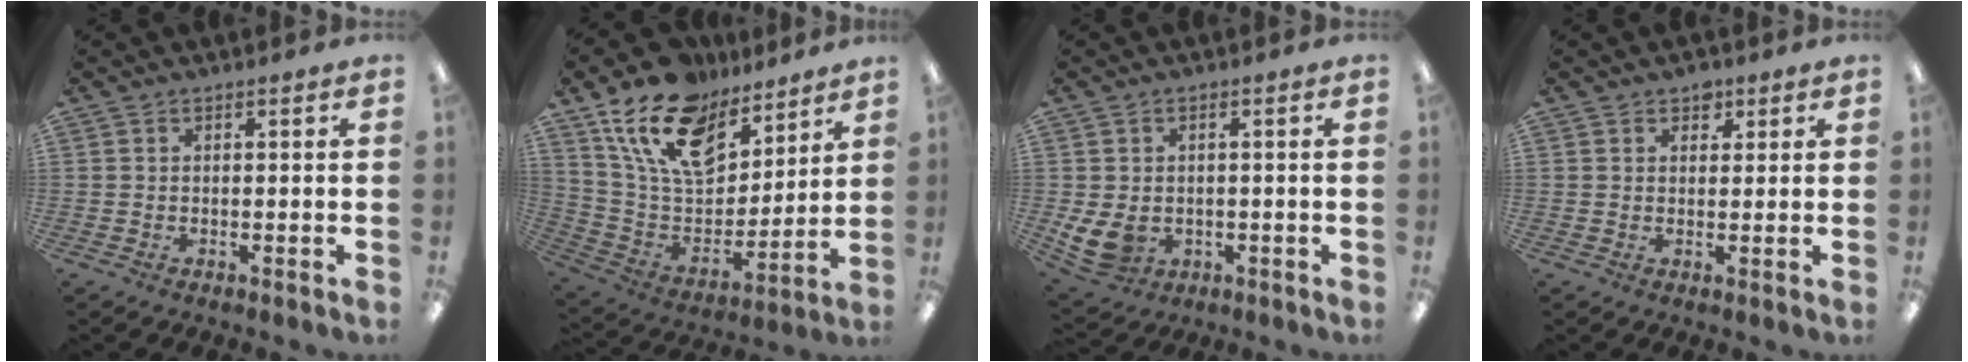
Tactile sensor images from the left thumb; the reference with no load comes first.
{"total": 19.2, "force": [12.3, 10.9, 10.0], "torque": [-0.195, -0.058, 0.226]}
{"total": 6.3, "force": [-0.8, 5.0, 3.8], "torque": [-0.097, 0.003, -0.012]}
{"total": 2.8, "force": [1.9, 1.9, 0.8], "torque": [0.005, -0.006, 0.030]}